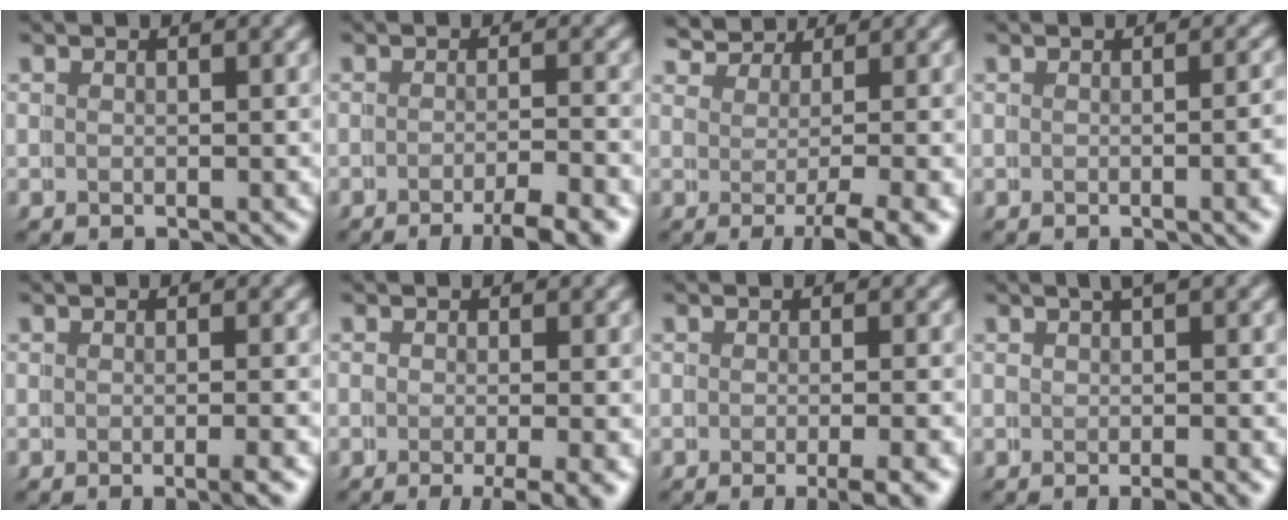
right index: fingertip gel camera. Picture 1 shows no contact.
{"total": 3.5, "force": [-2.6, 0.3, 2.3], "torque": [-0.029, 0.000, -0.048]}
{"total": 3.6, "force": [1.9, 0.6, 3.1], "torque": [-0.034, 0.008, 0.029]}
{"total": 1.6, "force": [-0.3, 0.1, 1.6], "torque": [-0.006, 0.013, -0.009]}
{"total": 1.4, "force": [-0.7, -0.2, 1.2], "torque": [-0.005, 0.009, -0.017]}
{"total": 3.0, "force": [-1.9, 0.5, 2.3], "torque": [-0.025, -0.007, -0.031]}
{"total": 2.6, "force": [-1.5, 0.2, 2.1], "torque": [-0.016, 0.006, -0.028]}
{"total": 2.6, "force": [0.6, 0.8, 2.4], "torque": [-0.017, 0.019, -0.003]}